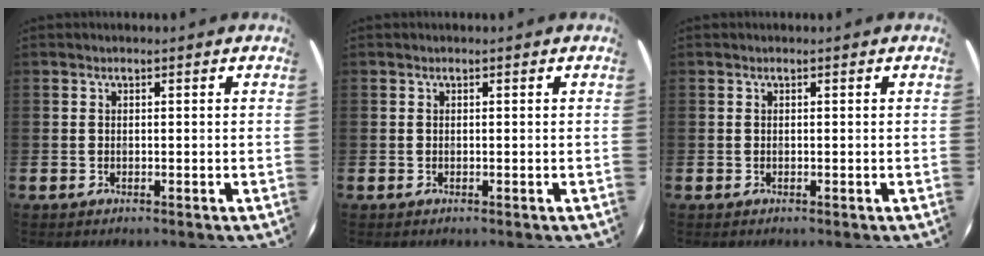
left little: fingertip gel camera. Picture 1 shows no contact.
{"total": 0.0}
{"total": 0.0}